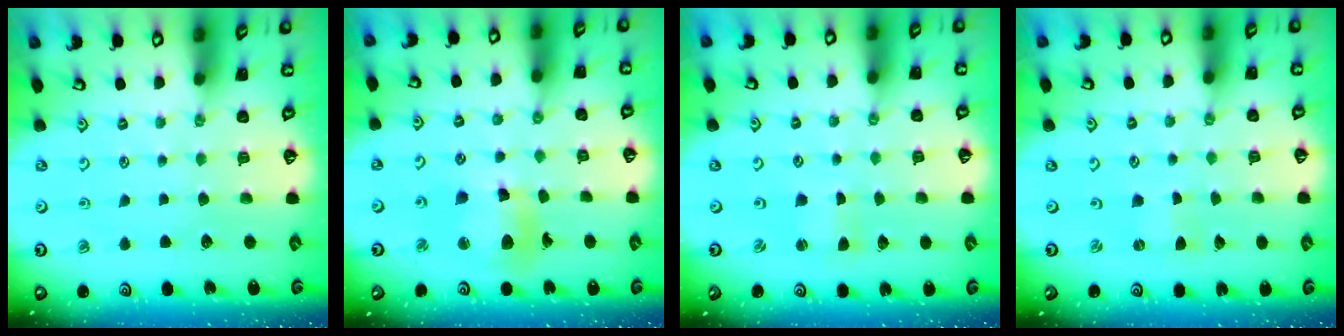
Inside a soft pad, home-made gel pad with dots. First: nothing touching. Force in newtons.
{"total": 11.5, "press": 11.2, "slide": 2.2}
{"total": 0.8, "press": 0.8, "slide": 0.2}
{"total": 0.0}